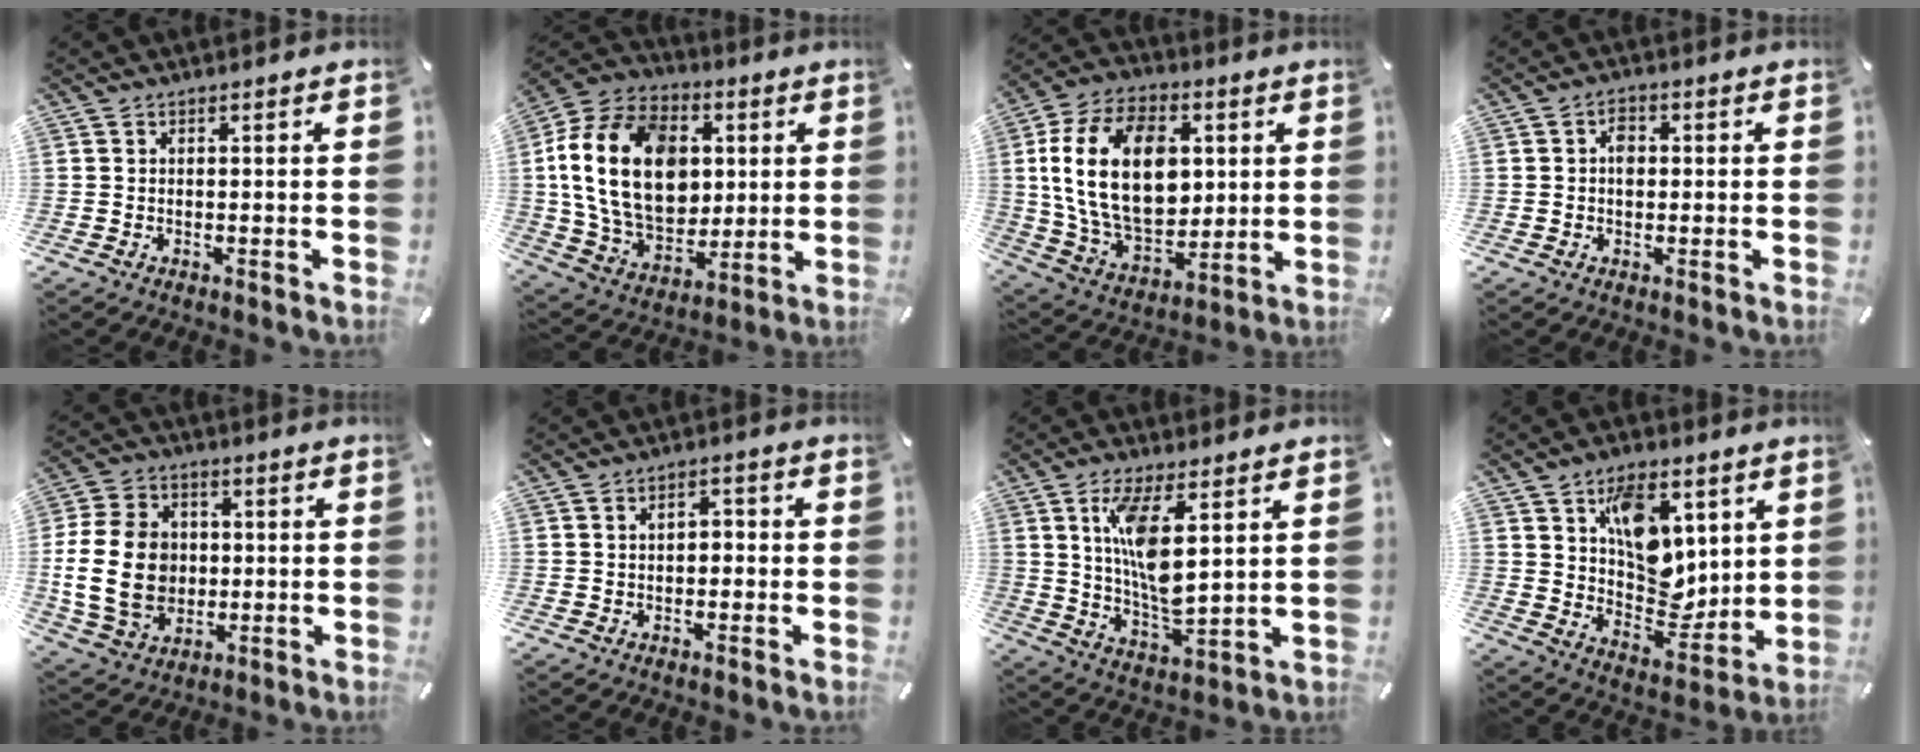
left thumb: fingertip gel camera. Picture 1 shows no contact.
{"total": 21.5, "force": [2.7, 16.0, 14.1], "torque": [-0.294, 0.001, 0.050]}
{"total": 22.2, "force": [3.5, 15.1, 15.9], "torque": [-0.322, -0.001, 0.057]}
{"total": 3.1, "force": [0.2, 2.3, 2.0], "torque": [-0.025, 0.001, -0.001]}
{"total": 17.3, "force": [-0.5, 13.7, 10.5], "torque": [-0.227, 0.001, -0.013]}
{"total": 2.8, "force": [-0.3, 2.0, 1.9], "torque": [-0.031, 0.007, -0.012]}
{"total": 12.2, "force": [4.7, 4.4, 10.3], "torque": [-0.202, -0.021, 0.079]}
{"total": 12.5, "force": [5.5, 9.0, 6.8], "torque": [-0.080, -0.044, 0.103]}